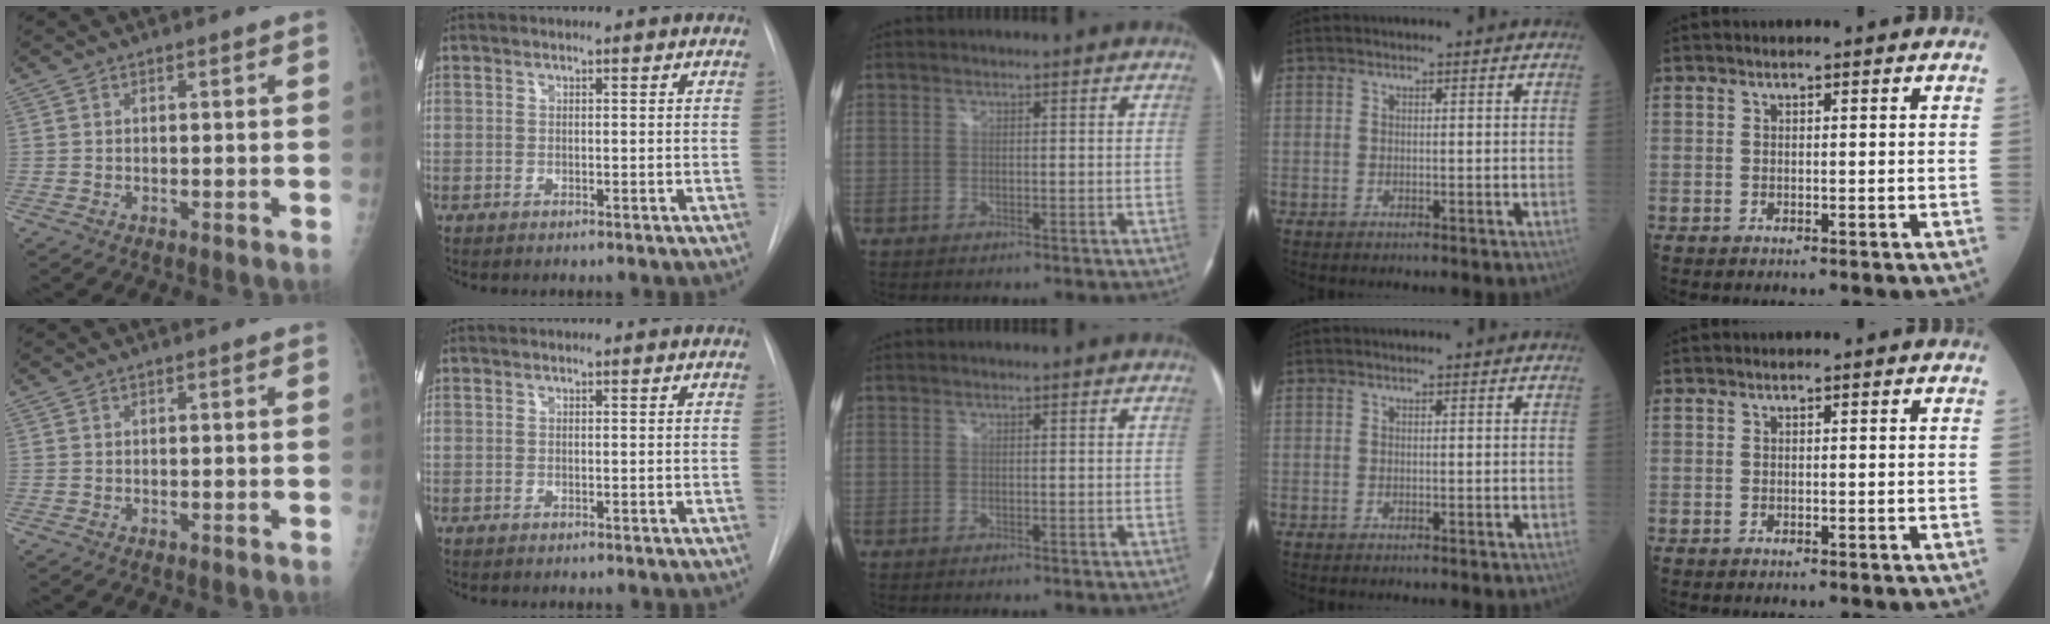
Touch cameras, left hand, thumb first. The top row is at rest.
{}